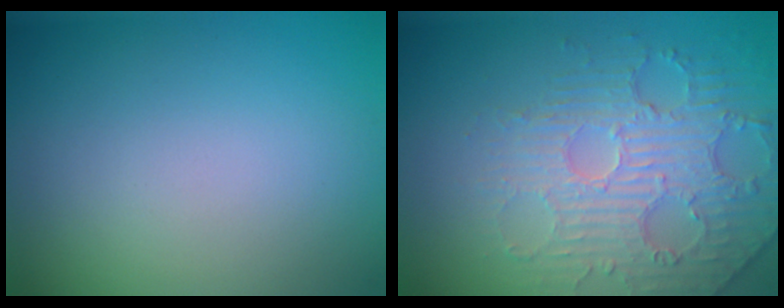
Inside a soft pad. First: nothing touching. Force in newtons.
{"total": 4.6, "press": 3.6, "slide": 2.9}